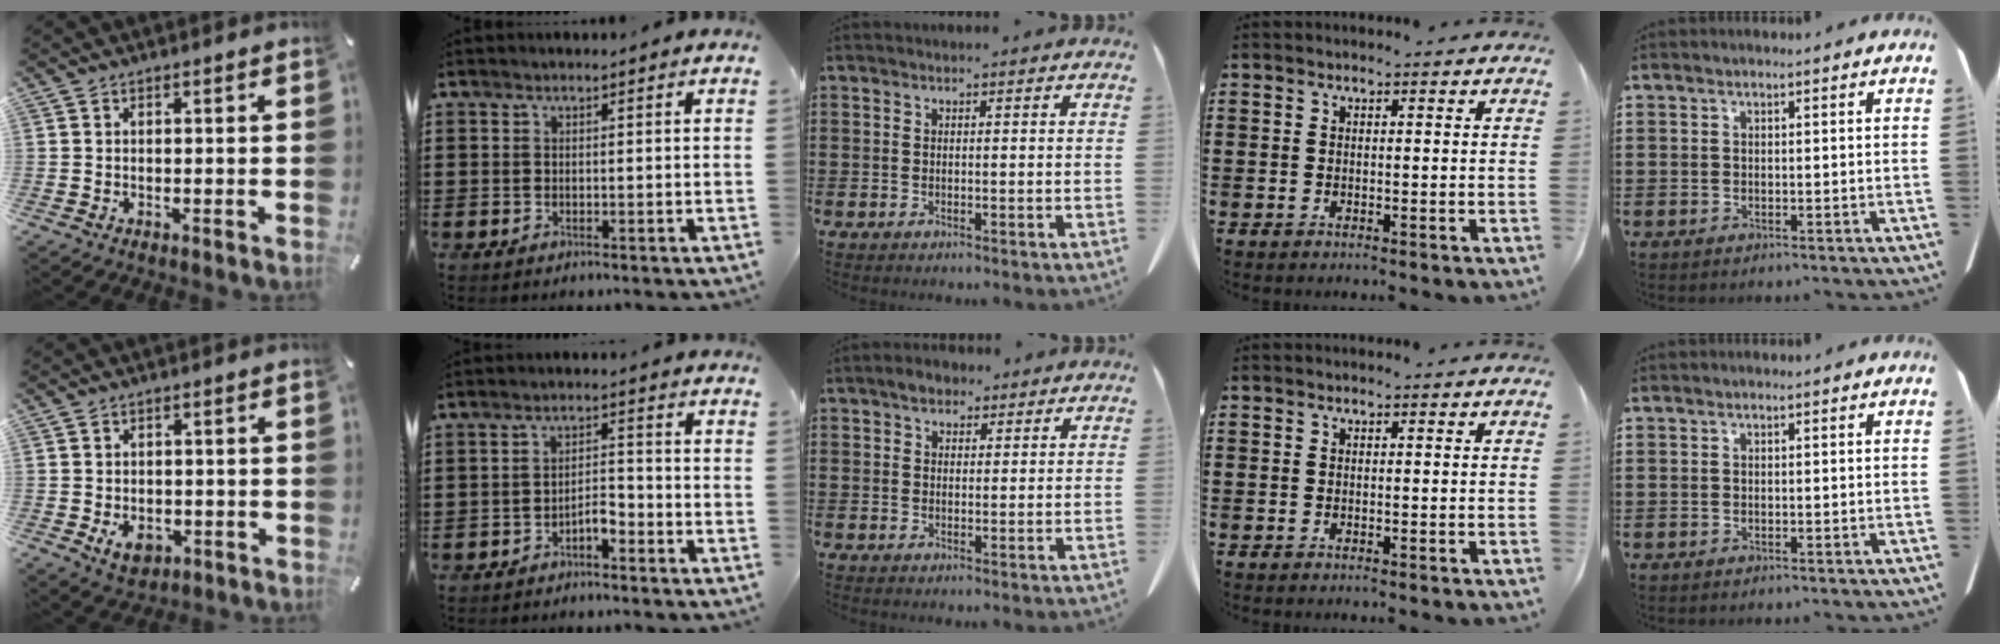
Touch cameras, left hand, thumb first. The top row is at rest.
{"thumb": {"total": 5.0, "force": [-1.7, 3.8, 2.8], "torque": [-0.049, -0.005, -0.034]}, "index": {"total": 3.1, "force": [-2.2, 0.9, 1.9], "torque": [-0.038, 0.008, -0.045]}, "middle": {"total": 2.6, "force": [2.0, 1.5, 0.7], "torque": [-0.006, 0.004, 0.033]}}